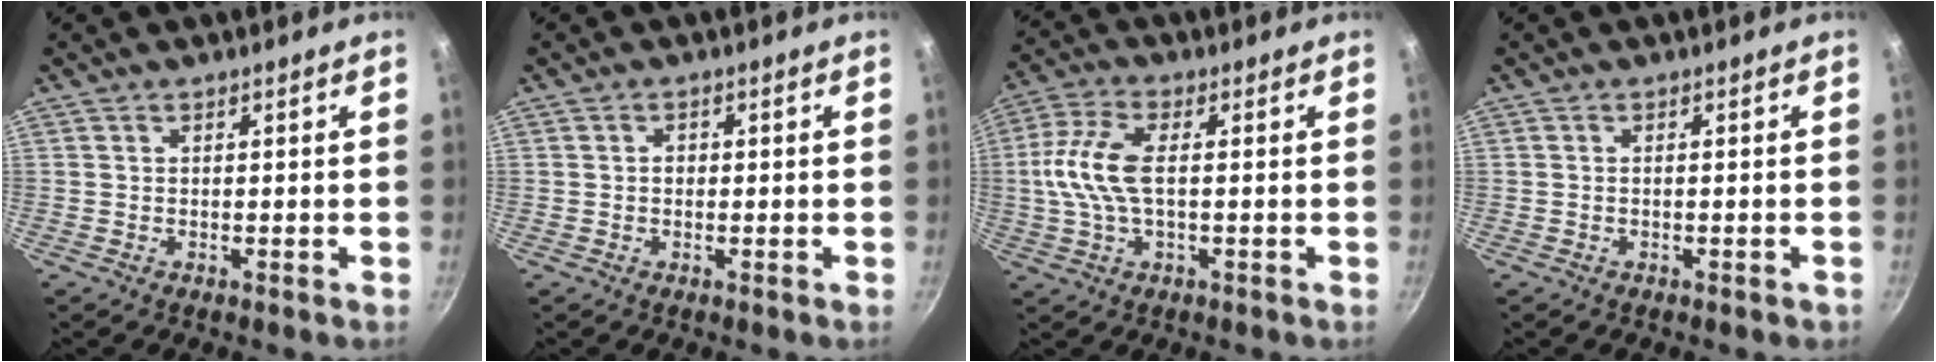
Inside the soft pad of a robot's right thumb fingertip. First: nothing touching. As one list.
[{"total": 1.1, "force": [-0.1, 1.0, 0.5], "torque": [-0.006, 0.004, -0.002]}, {"total": 10.1, "force": [0.2, 4.4, 9.2], "torque": [-0.204, 0.016, -0.005]}, {"total": 0.9, "force": [-0.5, 0.4, 0.7], "torque": [-0.010, 0.009, -0.005]}]